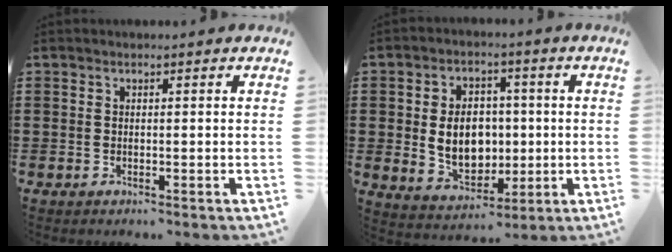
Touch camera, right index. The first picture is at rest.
{"total": 8.2, "force": [0.2, 6.1, 5.5], "torque": [-0.097, 0.010, 0.001]}